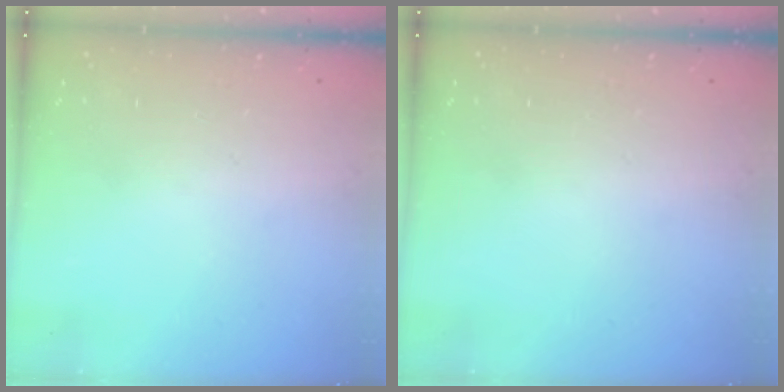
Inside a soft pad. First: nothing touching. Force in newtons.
{"total": 0.0}